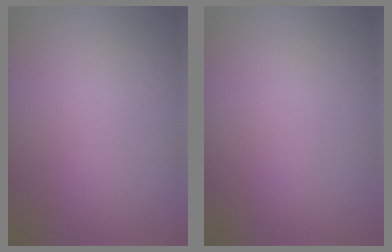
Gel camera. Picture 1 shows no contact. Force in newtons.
{"total": 0.0}